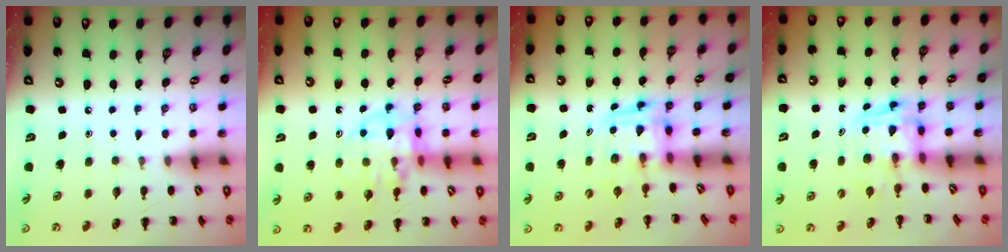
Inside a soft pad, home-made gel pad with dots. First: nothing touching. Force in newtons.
{"total": 12.2, "press": 11.9, "slide": 2.7}
{"total": 3.8, "press": 3.7, "slide": 0.7}
{"total": 2.8, "press": 2.8, "slide": 0.2}